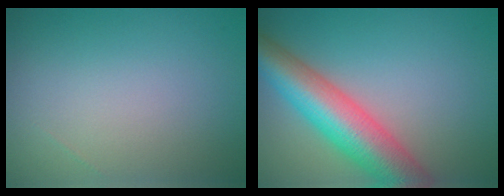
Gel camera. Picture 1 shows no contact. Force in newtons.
{"total": 8.6, "press": 8.6, "slide": 0.4}